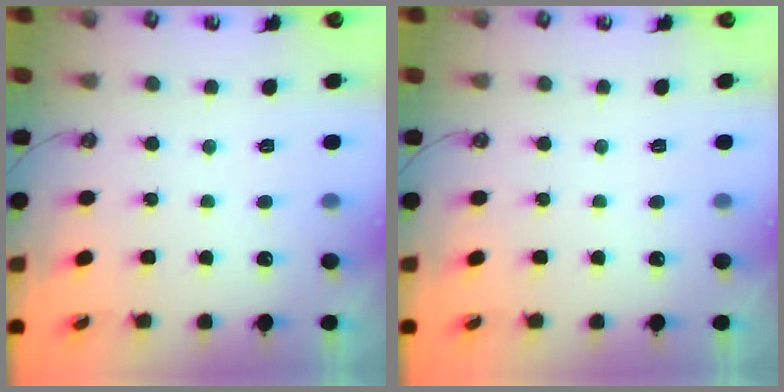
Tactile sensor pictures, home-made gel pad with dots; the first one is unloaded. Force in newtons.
{"total": 0.0}